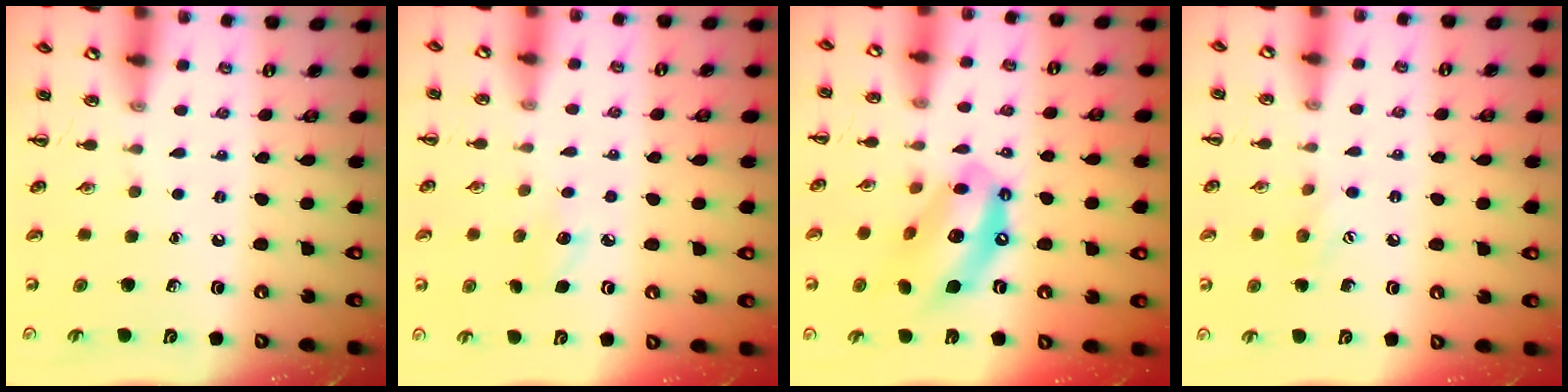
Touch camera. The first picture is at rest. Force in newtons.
{"total": 6.3, "press": 6.0, "slide": 1.9}
{"total": 13.7, "press": 13.3, "slide": 3.5}
{"total": 6.6, "press": 6.5, "slide": 1.4}